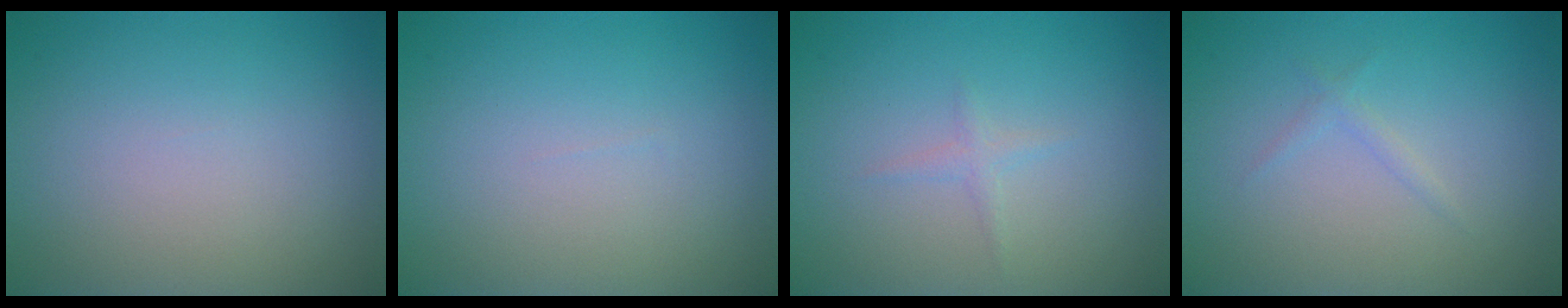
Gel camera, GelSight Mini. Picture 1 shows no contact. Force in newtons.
{"total": 0.0}
{"total": 0.8, "press": 0.8, "slide": 0.1}
{"total": 0.8, "press": 0.8, "slide": 0.1}